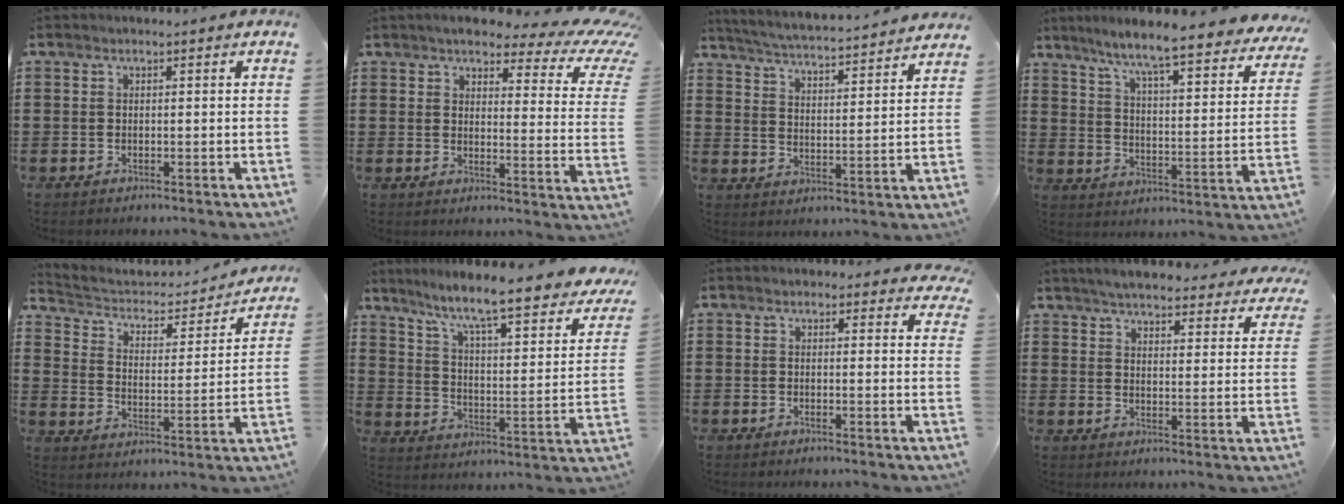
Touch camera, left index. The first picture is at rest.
{"total": 5.5, "force": [4.2, 1.4, 3.2], "torque": [-0.065, -0.027, 0.067]}
{"total": 4.1, "force": [3.9, -0.7, 0.8], "torque": [-0.037, -0.039, 0.060]}
{"total": 7.2, "force": [6.3, -0.7, 3.3], "torque": [-0.092, -0.053, 0.100]}
{"total": 3.3, "force": [2.7, 1.7, 1.0], "torque": [-0.040, -0.021, 0.037]}
{"total": 7.9, "force": [6.5, -0.3, 4.4], "torque": [-0.106, -0.061, 0.099]}
{"total": 1.9, "force": [1.7, 0.8, 0.2], "torque": [-0.002, -0.001, 0.030]}
{"total": 4.9, "force": [4.8, 0.1, 1.1], "torque": [-0.043, -0.027, 0.084]}